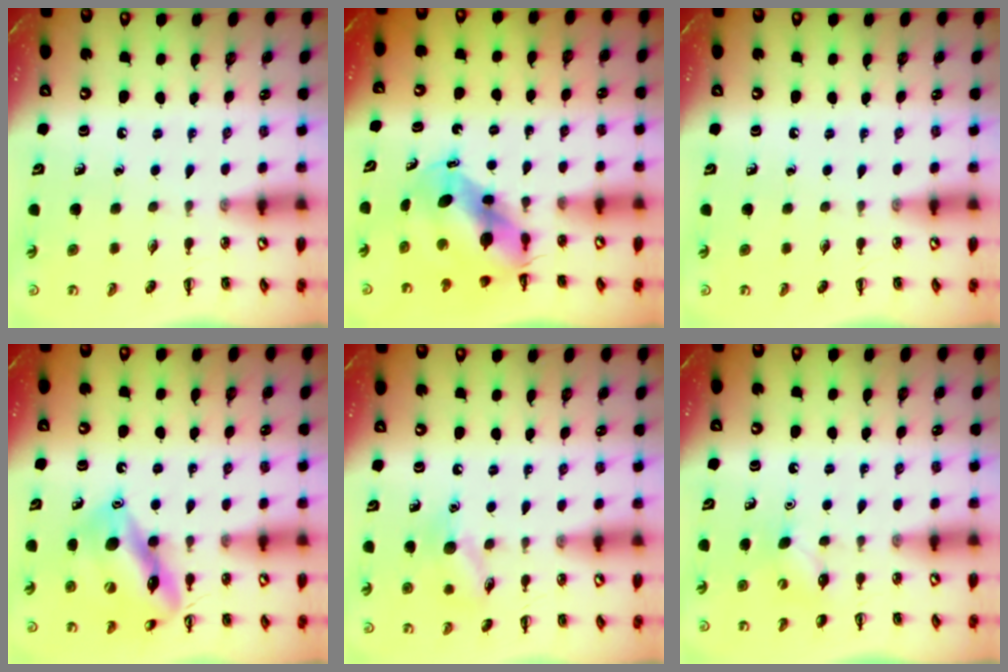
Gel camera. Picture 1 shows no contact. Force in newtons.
{"total": 6.2, "press": 6.1, "slide": 1.1}
{"total": 0.0}
{"total": 14.7, "press": 14.6, "slide": 1.9}
{"total": 9.5, "press": 9.5, "slide": 1.1}
{"total": 3.0, "press": 2.9, "slide": 0.7}